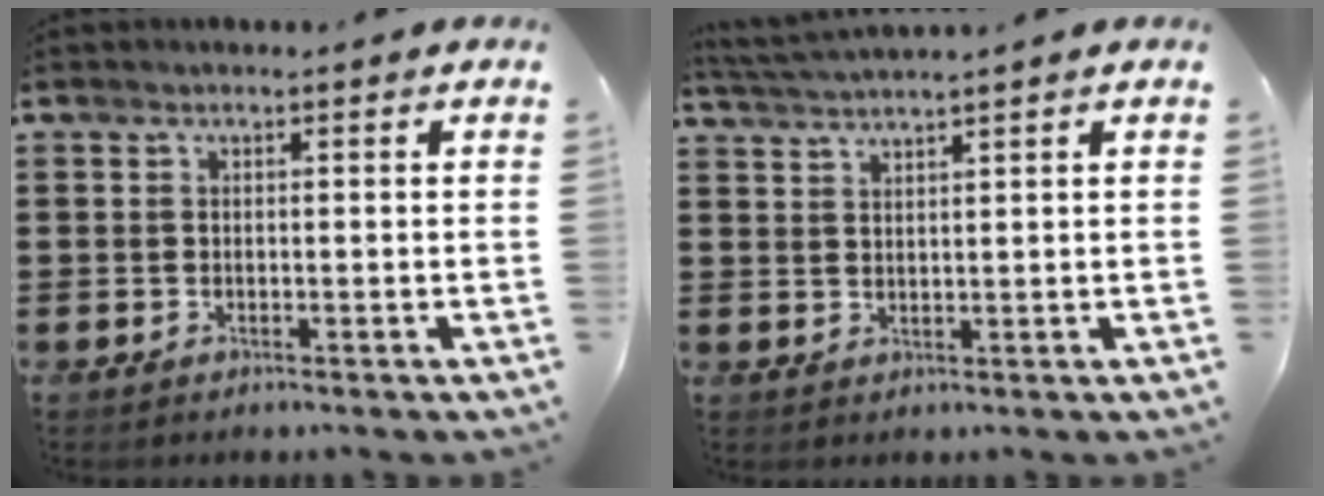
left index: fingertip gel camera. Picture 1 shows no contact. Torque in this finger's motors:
{"motor_torque": [-0.03, 0.20, 0.07, 0.04]}